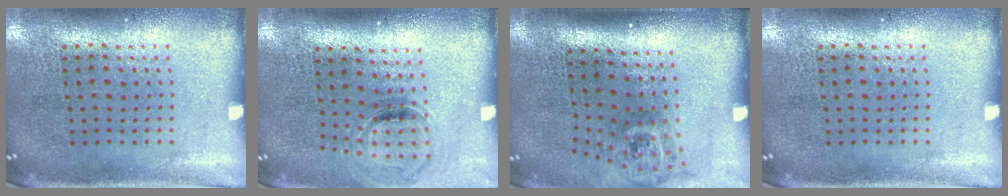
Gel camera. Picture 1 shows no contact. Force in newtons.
{"total": 1.0, "press": 0.9, "slide": 0.4}
{"total": 1.9, "press": 1.4, "slide": 1.4}
{"total": 0.0}